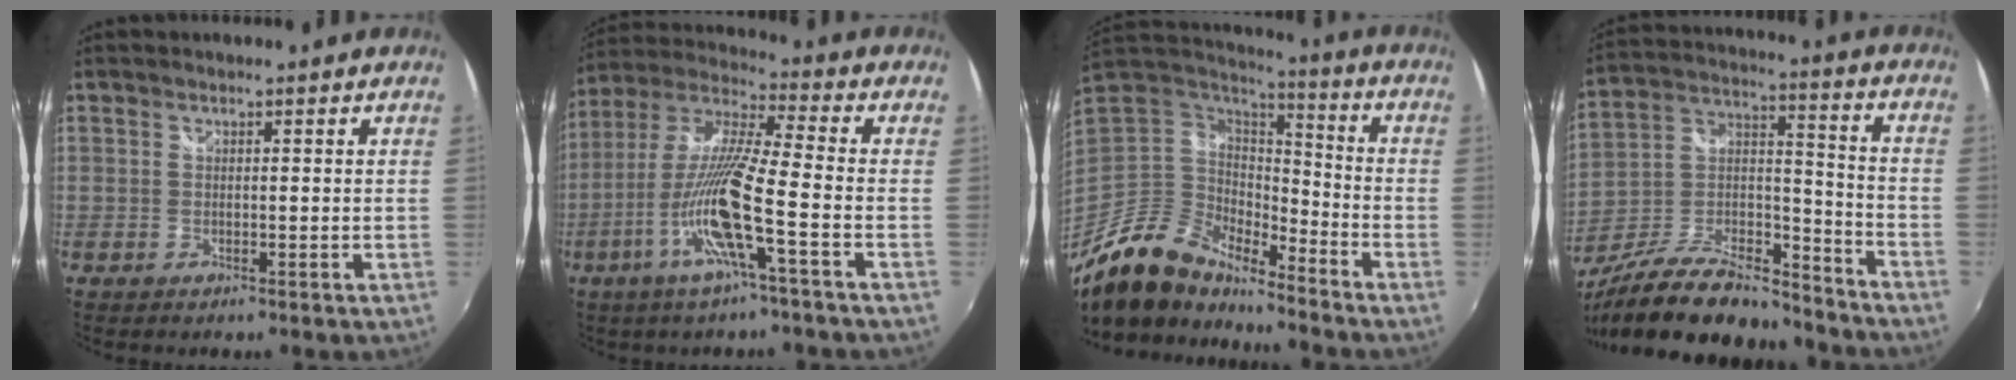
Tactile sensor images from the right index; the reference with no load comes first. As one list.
[{"total": 14.8, "force": [-6.3, 0.2, 13.4], "torque": [-0.260, -0.020, -0.124]}, {"total": 16.6, "force": [-13.6, 5.9, 7.4], "torque": [-0.162, -0.013, -0.263]}, {"total": 23.4, "force": [-18.0, 7.3, 13.1], "torque": [-0.251, -0.008, -0.290]}]